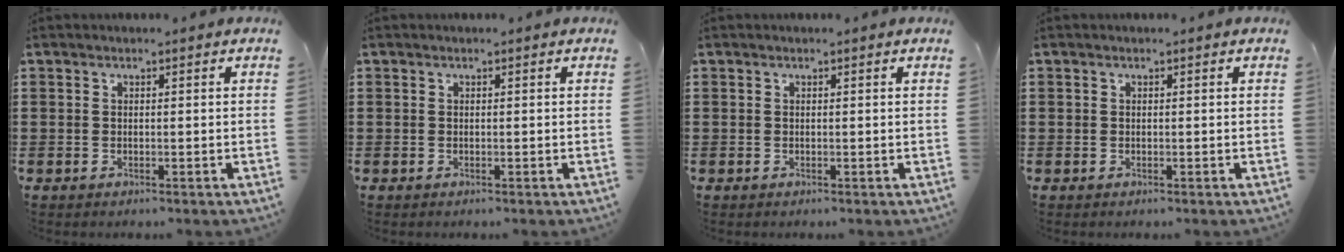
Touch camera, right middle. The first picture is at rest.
{"total": 0.0}
{"total": 0.0}
{"total": 0.0}